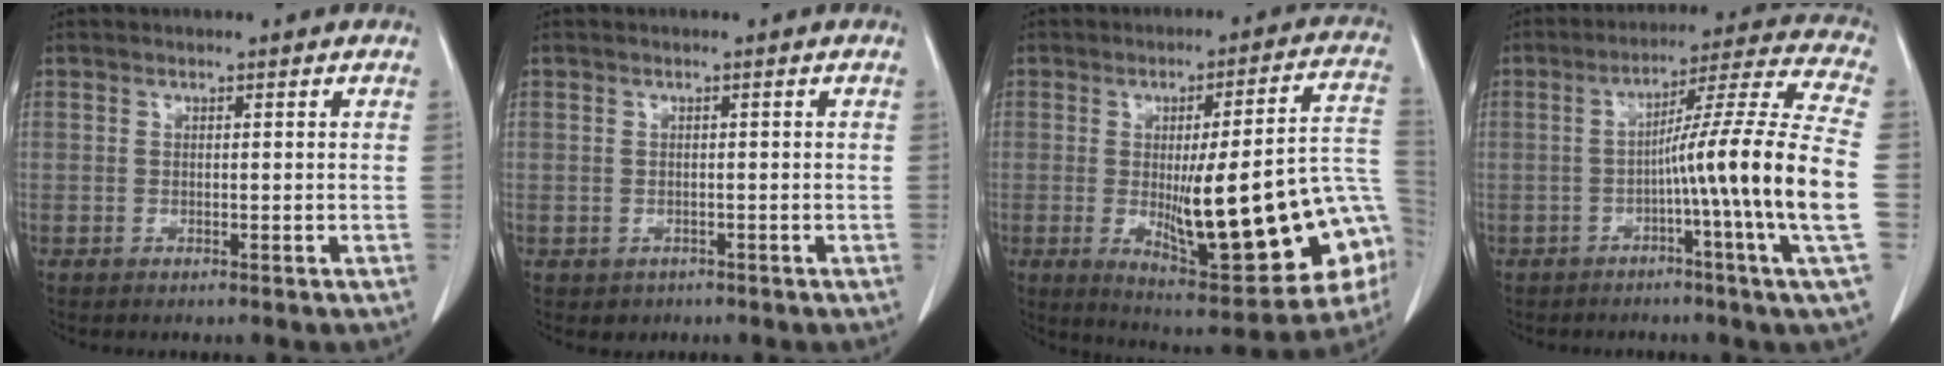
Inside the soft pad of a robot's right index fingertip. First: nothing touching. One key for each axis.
{"total": 1.6, "fx": -0.8, "fy": 1.4, "fz": 0.1, "tx": -0.002, "ty": 0.003, "tz": -0.007}
{"total": 24.7, "fx": -4.6, "fy": 4.5, "fz": 23.9, "tx": -0.266, "ty": 0.009, "tz": -0.046}
{"total": 16.6, "fx": -3.2, "fy": -2.6, "fz": 16.0, "tx": -0.236, "ty": 0.002, "tz": -0.062}